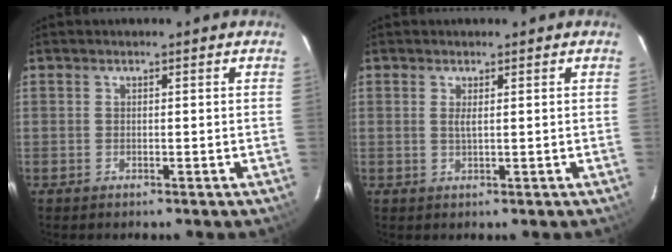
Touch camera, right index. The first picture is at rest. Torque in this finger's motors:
{"motor_torque": [0.13, 0.08, 0.14, 0.01]}